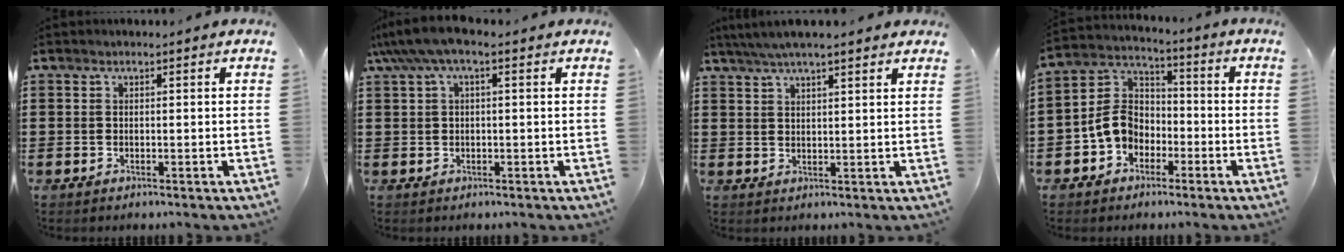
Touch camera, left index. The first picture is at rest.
{"total": 4.0, "force": [1.0, 1.2, 3.7], "torque": [-0.091, -0.003, 0.009]}
{"total": 4.5, "force": [3.7, 0.4, 2.4], "torque": [-0.055, -0.003, 0.068]}
{"total": 7.5, "force": [-2.4, 6.0, 3.7], "torque": [-0.112, 0.010, -0.056]}